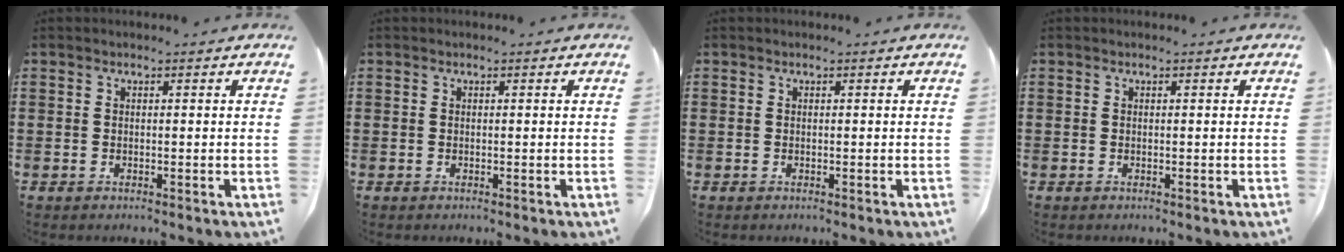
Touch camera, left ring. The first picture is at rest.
{"total": 0.0}
{"total": 0.0}
{"total": 0.0}